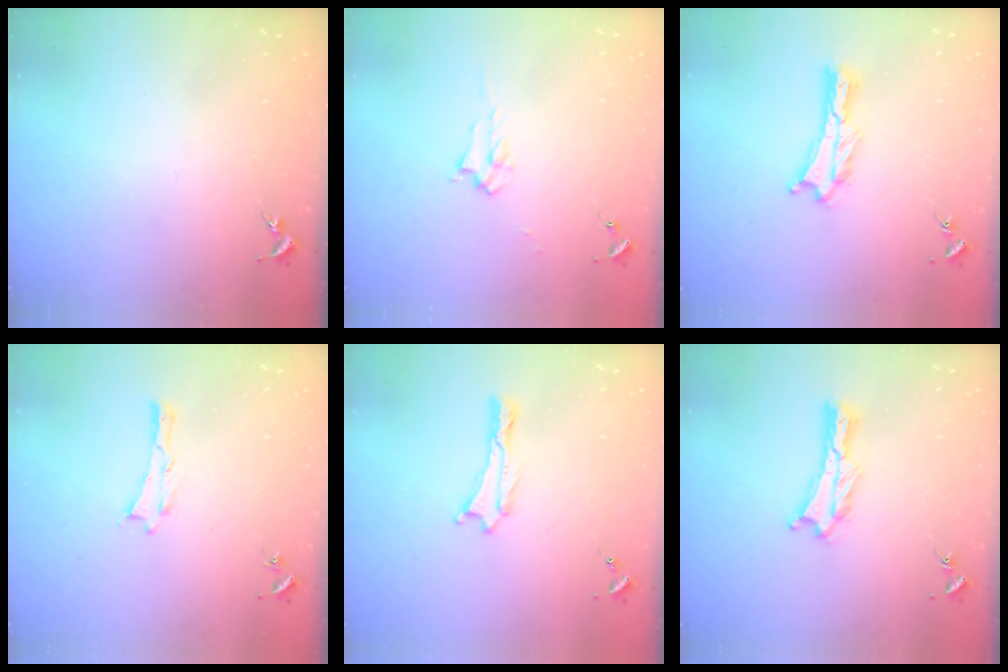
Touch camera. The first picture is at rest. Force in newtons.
{"total": 2.2, "press": 2.2, "slide": 0.4}
{"total": 0.9, "press": 0.9, "slide": 0.2}
{"total": 0.0}
{"total": 0.0}
{"total": 0.9, "press": 0.9, "slide": 0.2}